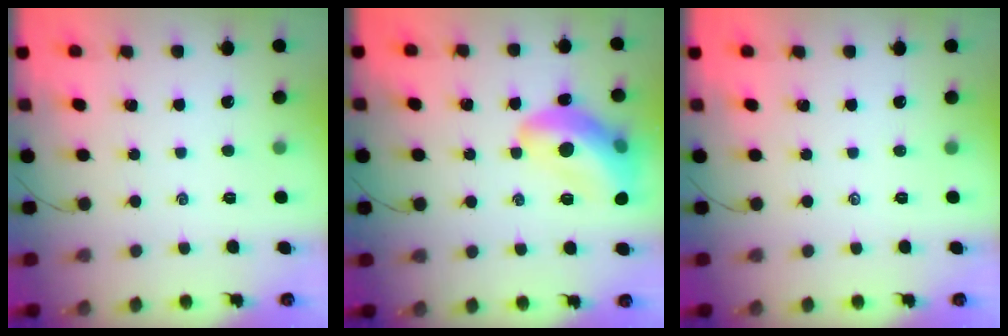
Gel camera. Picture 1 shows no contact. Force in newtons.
{"total": 15.3, "press": 15.2, "slide": 1.7}
{"total": 0.0}